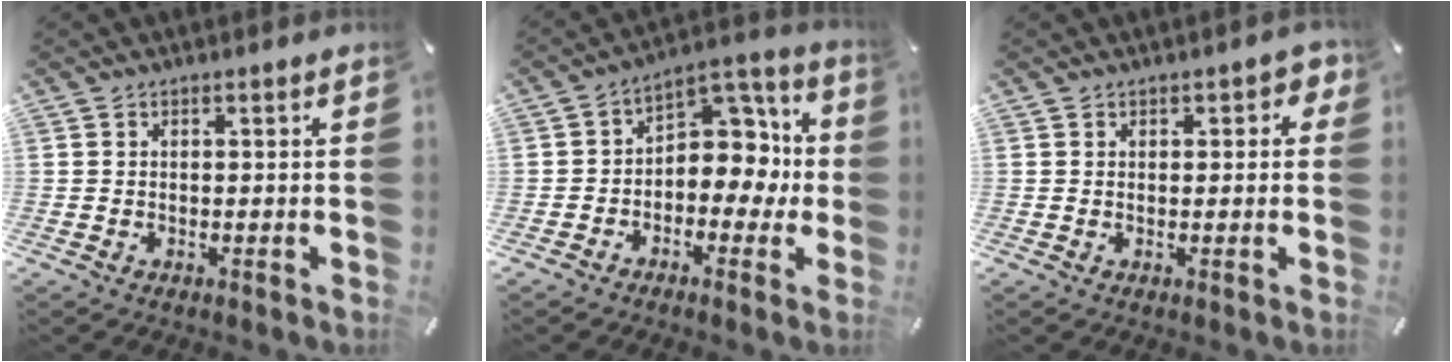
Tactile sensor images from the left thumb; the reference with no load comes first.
{"total": 9.5, "force": [0.0, 7.7, 5.6], "torque": [-0.057, -0.011, 0.000]}
{"total": 1.9, "force": [0.5, 1.3, 1.2], "torque": [-0.007, 0.001, 0.004]}